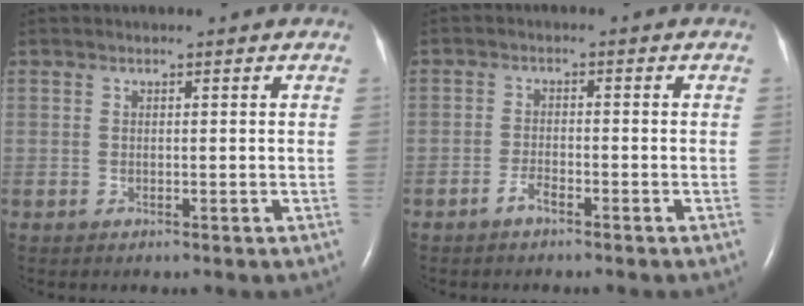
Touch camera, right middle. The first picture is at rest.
{"total": 2.0, "force": [-1.5, 0.4, 1.2], "torque": [-0.027, 0.001, -0.030]}